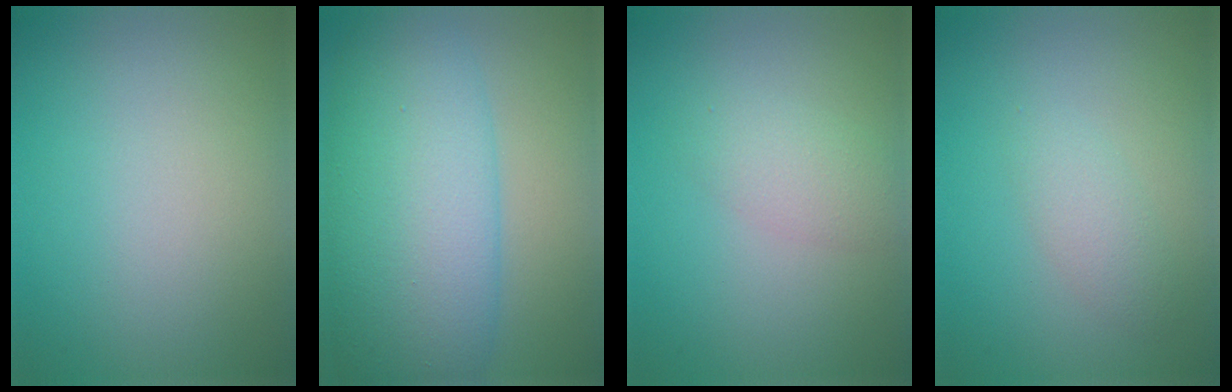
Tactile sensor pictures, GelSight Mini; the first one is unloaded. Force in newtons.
{"total": 11.4, "press": 11.4, "slide": 0.2}
{"total": 2.3, "press": 2.3, "slide": 0.1}
{"total": 1.7, "press": 1.7, "slide": 0.1}